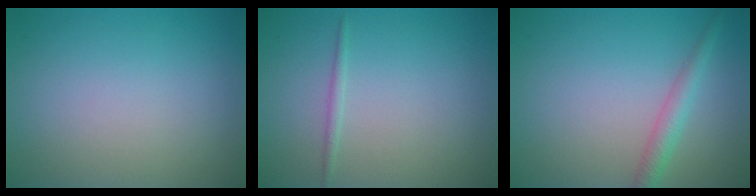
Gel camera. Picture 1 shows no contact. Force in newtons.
{"total": 0.8, "press": 0.8, "slide": 0.0}
{"total": 2.2, "press": 2.2, "slide": 0.1}